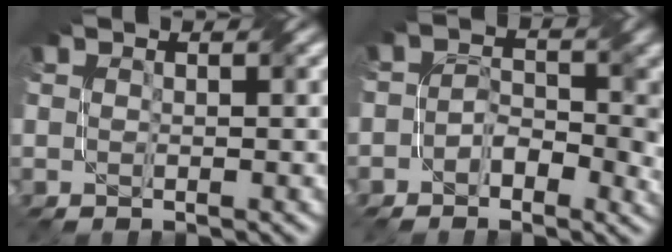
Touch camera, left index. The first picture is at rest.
{"total": 4.6, "force": [-1.0, 3.0, 3.3], "torque": [-0.045, -0.004, -0.024]}